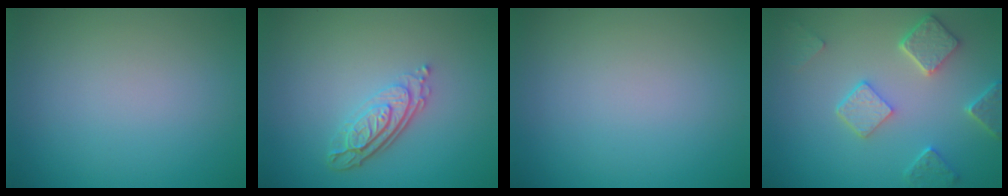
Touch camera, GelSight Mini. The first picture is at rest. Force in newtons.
{"total": 3.8, "press": 2.8, "slide": 2.5}
{"total": 0.0}
{"total": 4.6, "press": 3.6, "slide": 2.8}